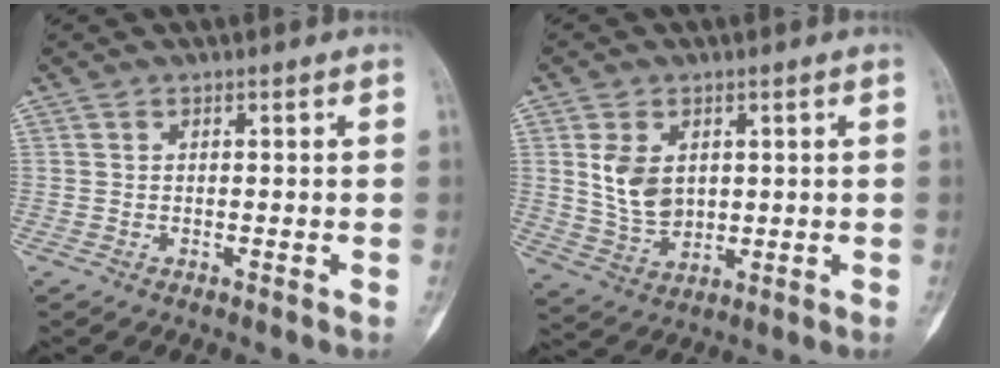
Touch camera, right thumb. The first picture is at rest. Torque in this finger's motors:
{"motor_torque": [-0.47, 0.91, 0.67, 0.02, 0.07]}